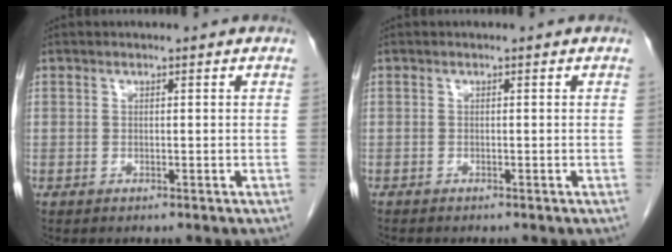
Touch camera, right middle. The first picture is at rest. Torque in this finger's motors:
{"motor_torque": [-0.38, -0.03, 0.00, 0.01]}